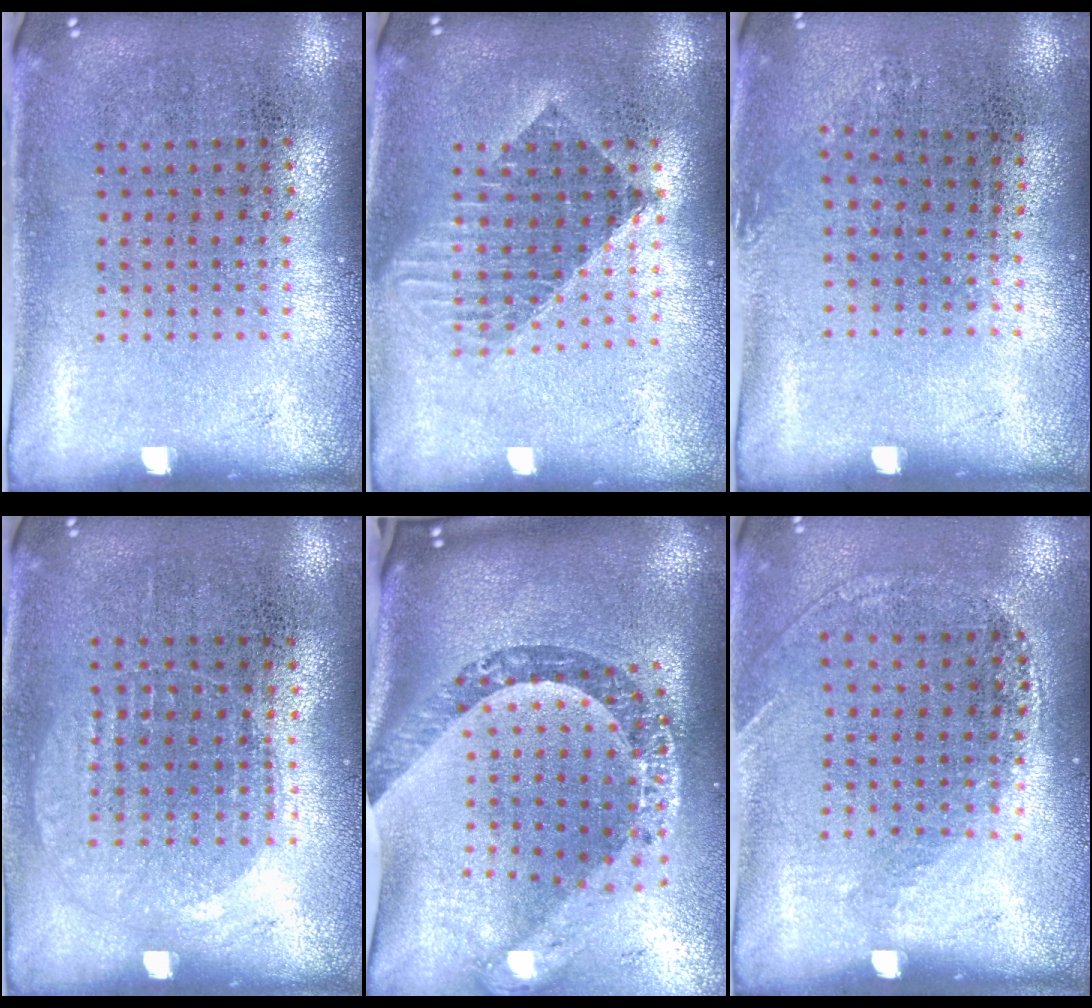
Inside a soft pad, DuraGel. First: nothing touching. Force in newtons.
{"total": 1.6, "press": 1.3, "slide": 0.9}
{"total": 0.8, "press": 0.7, "slide": 0.4}
{"total": 0.9, "press": 0.8, "slide": 0.4}
{"total": 3.8, "press": 2.6, "slide": 2.8}
{"total": 1.1, "press": 0.9, "slide": 0.7}